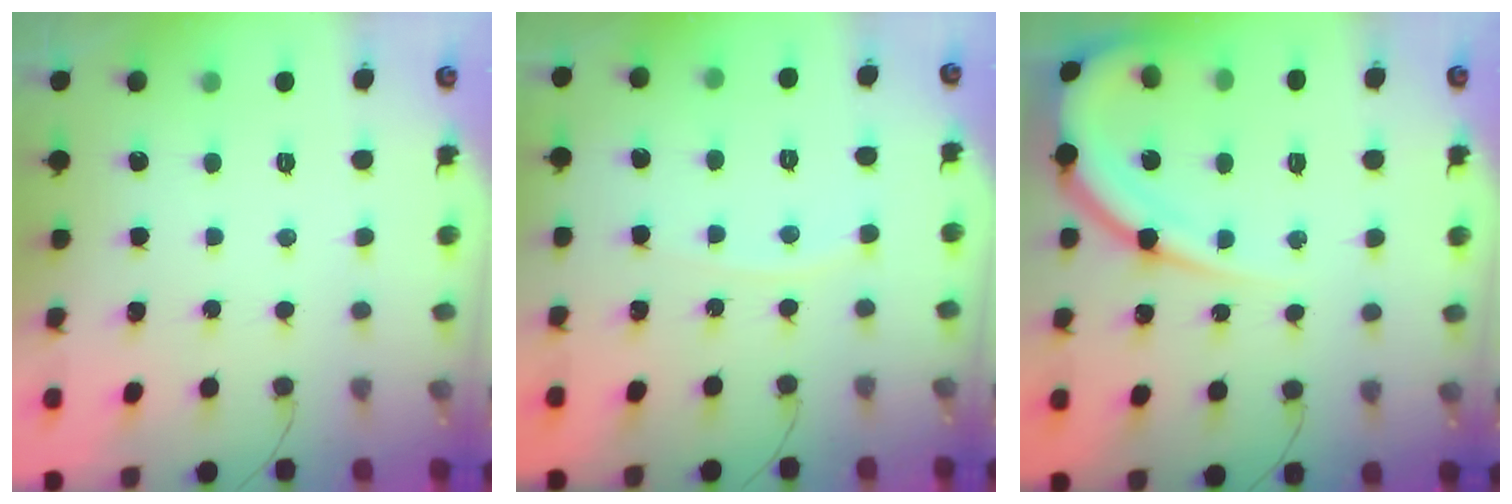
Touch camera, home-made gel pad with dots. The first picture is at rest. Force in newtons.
{"total": 3.3, "press": 3.3, "slide": 0.5}
{"total": 14.8, "press": 14.7, "slide": 1.6}